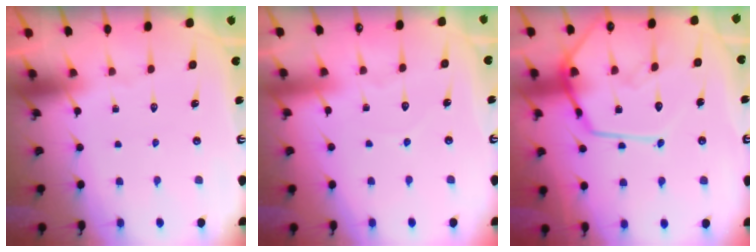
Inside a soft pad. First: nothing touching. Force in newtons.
{"total": 3.0, "press": 3.0, "slide": 0.3}
{"total": 16.0, "press": 16.0, "slide": 1.4}